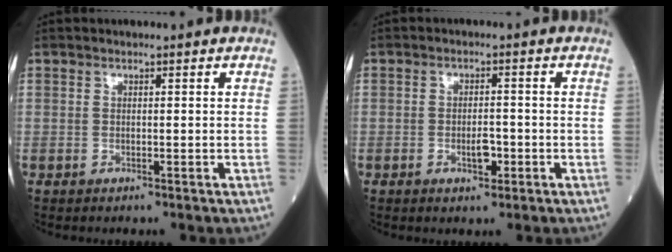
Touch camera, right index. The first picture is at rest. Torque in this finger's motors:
{"motor_torque": [0.11, -0.03, 0.02, 0.00]}